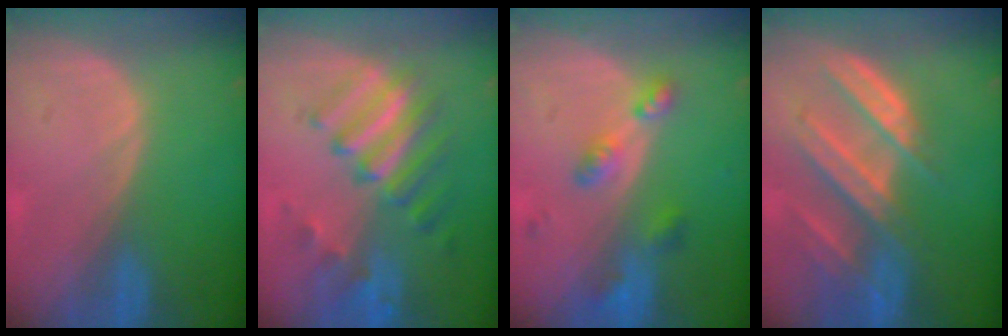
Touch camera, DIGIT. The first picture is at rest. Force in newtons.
{"total": 9.5, "press": 8.2, "slide": 4.9}
{"total": 5.3, "press": 4.8, "slide": 2.2}
{"total": 9.3, "press": 8.3, "slide": 4.4}